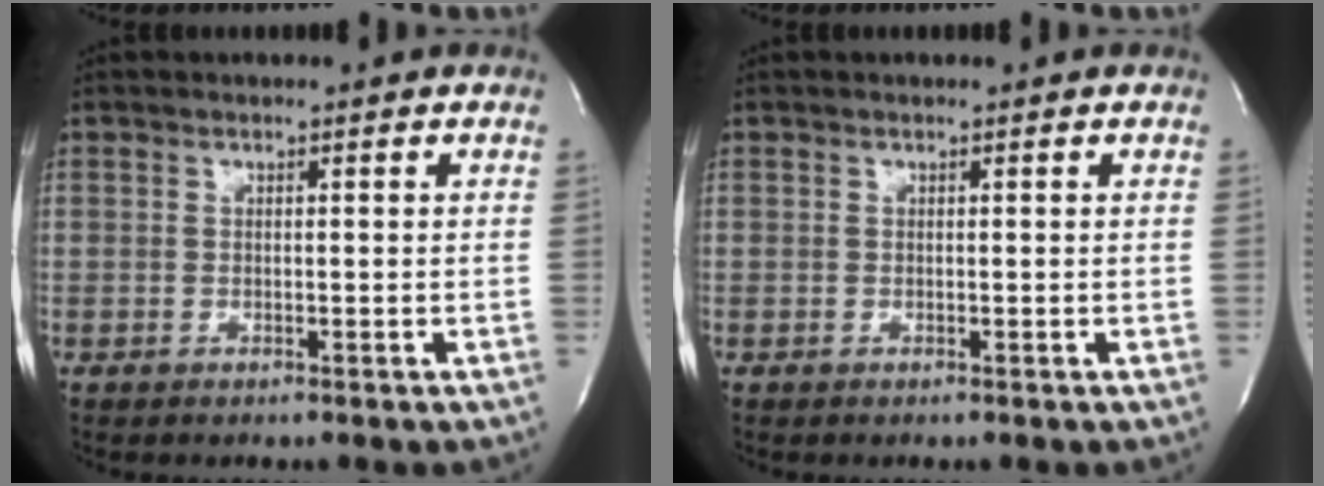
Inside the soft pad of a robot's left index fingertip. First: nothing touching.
{"total": 0.0}